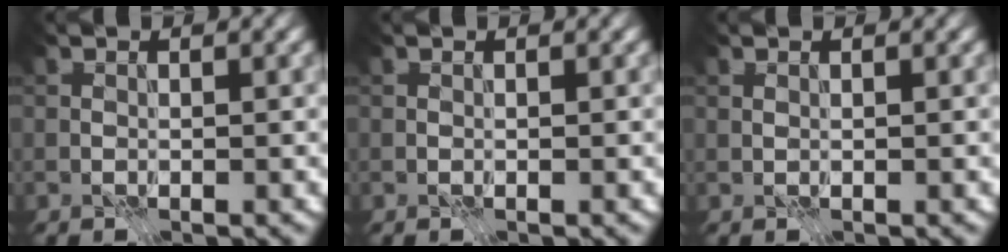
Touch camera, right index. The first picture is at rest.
{"total": 0.0}
{"total": 0.0}